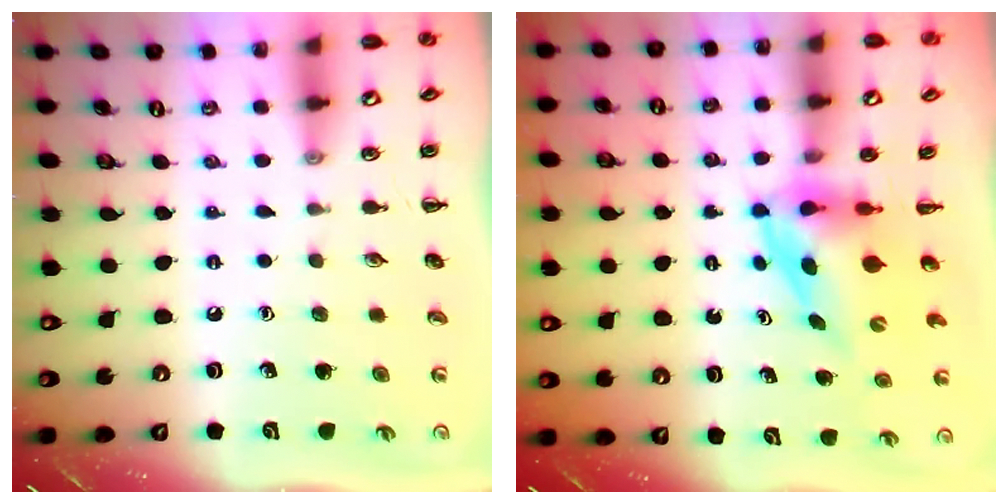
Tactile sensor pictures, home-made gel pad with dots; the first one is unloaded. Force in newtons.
{"total": 4.0, "press": 3.9, "slide": 0.8}